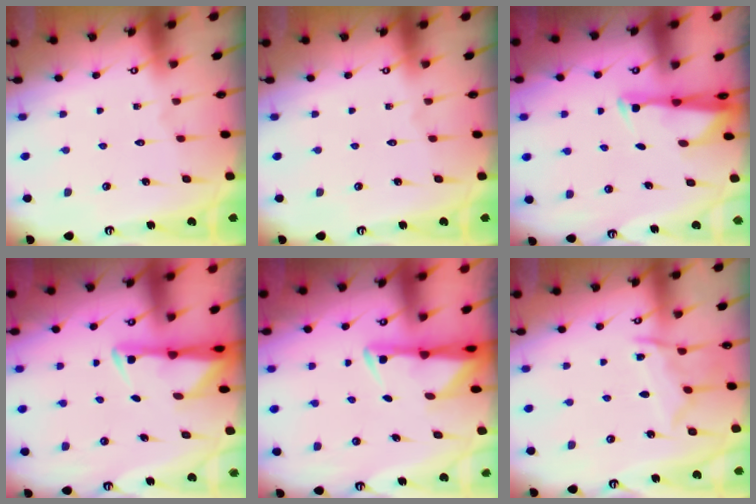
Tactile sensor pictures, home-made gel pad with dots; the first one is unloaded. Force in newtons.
{"total": 0.0}
{"total": 2.9, "press": 2.8, "slide": 0.7}
{"total": 3.0, "press": 2.9, "slide": 0.5}
{"total": 3.0, "press": 3.0, "slide": 0.6}
{"total": 10.0, "press": 9.9, "slide": 0.9}